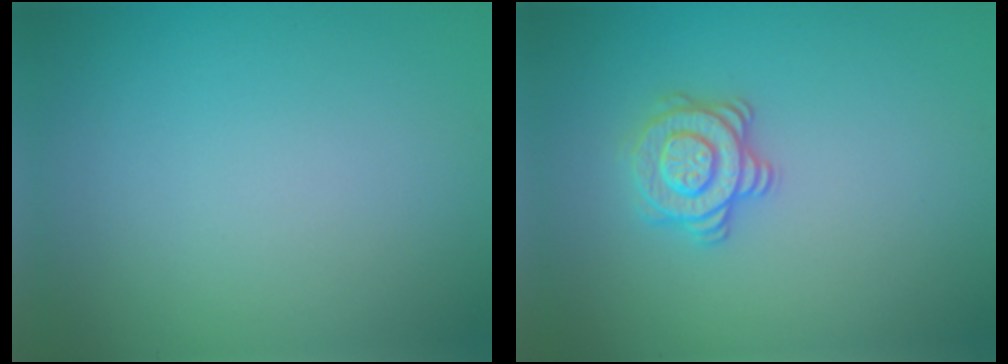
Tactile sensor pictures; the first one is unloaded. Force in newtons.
{"total": 2.8, "press": 2.7, "slide": 0.7}